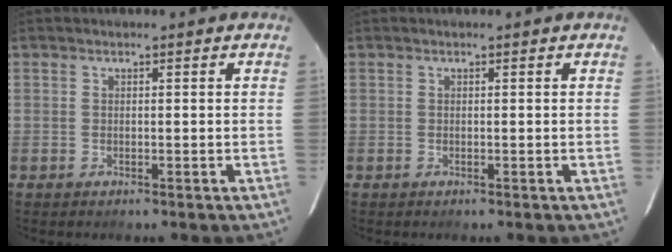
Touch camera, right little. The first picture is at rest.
{"total": 0.0}